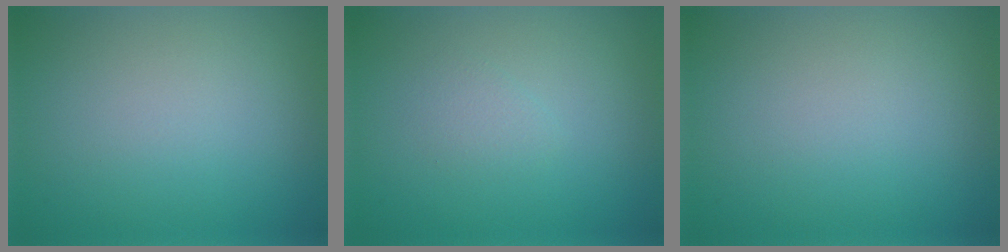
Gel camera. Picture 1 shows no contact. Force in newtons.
{"total": 1.0, "press": 1.0, "slide": 0.0}
{"total": 0.0}